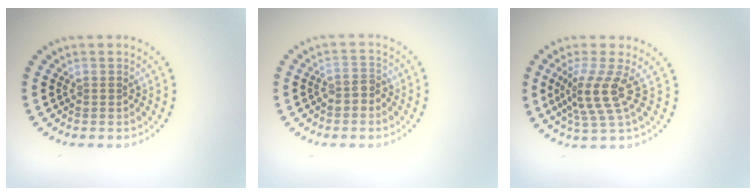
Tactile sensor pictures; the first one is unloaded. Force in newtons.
{"total": 1.7, "press": 1.5, "slide": 0.8}
{"total": 3.4, "press": 2.6, "slide": 2.2}